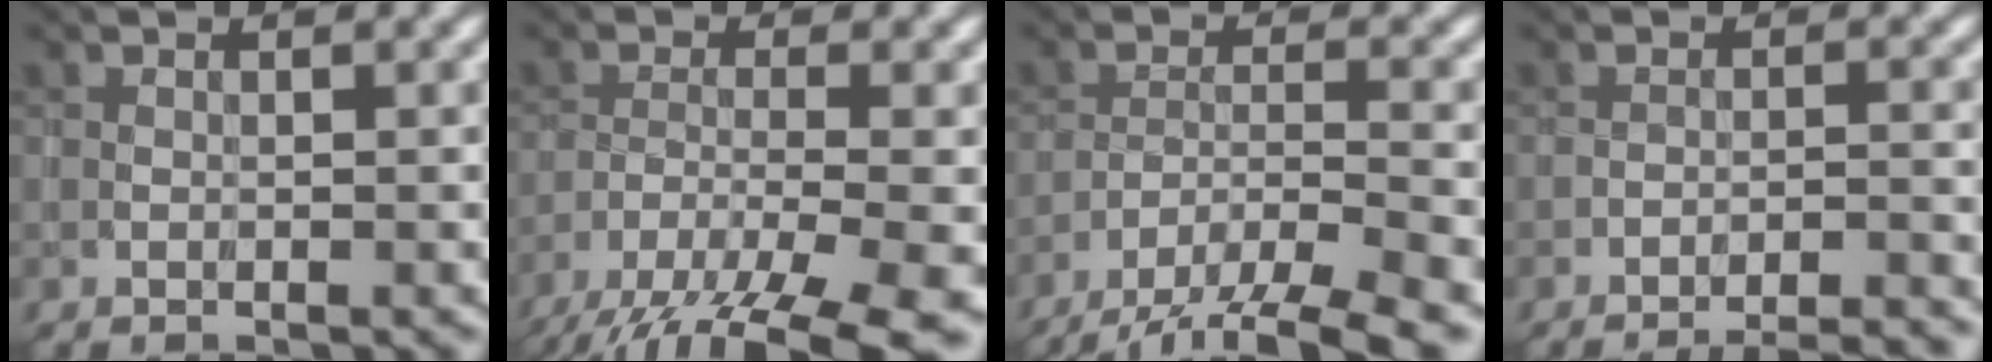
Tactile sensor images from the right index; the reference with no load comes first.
{"total": 10.6, "force": [-7.8, 2.2, 6.8], "torque": [-0.121, -0.020, -0.119]}
{"total": 7.8, "force": [-6.3, 1.8, 4.3], "torque": [-0.061, -0.012, -0.096]}
{"total": 7.9, "force": [-7.5, 1.3, 1.9], "torque": [-0.002, 0.025, -0.088]}